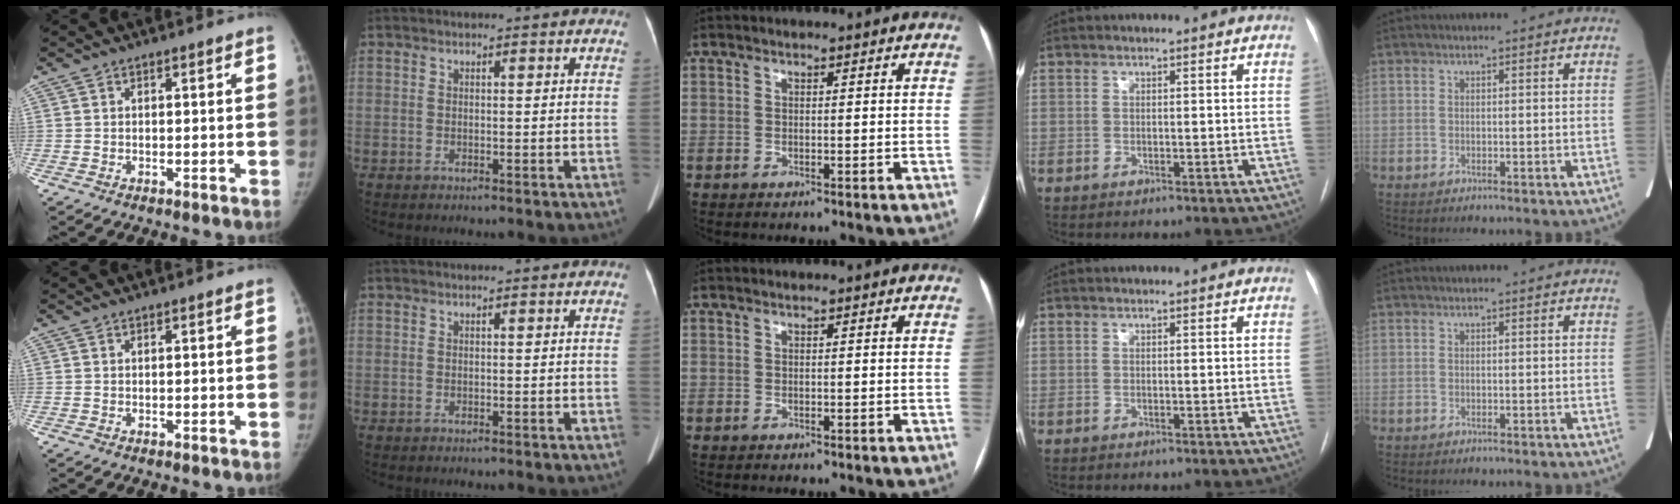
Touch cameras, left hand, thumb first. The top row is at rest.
{}